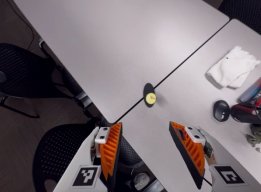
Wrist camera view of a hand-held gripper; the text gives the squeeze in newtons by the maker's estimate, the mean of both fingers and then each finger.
{"total": 0.0}